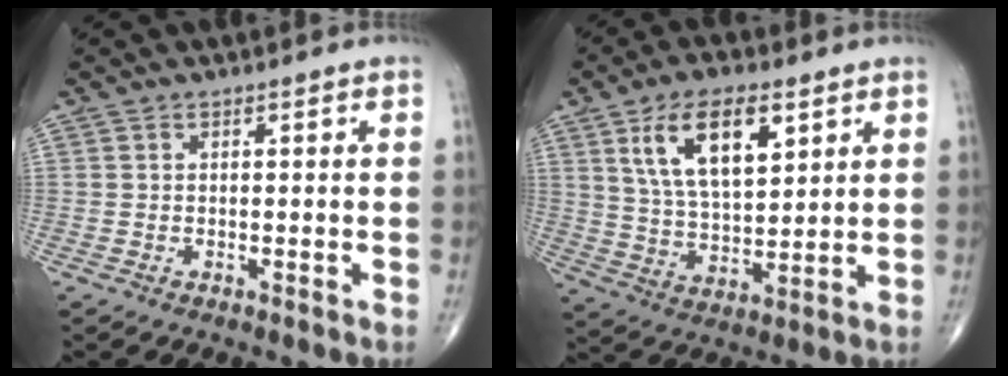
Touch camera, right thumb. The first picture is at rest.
{"total": 13.8, "force": [6.0, 6.4, 10.7], "torque": [-0.170, -0.022, 0.117]}